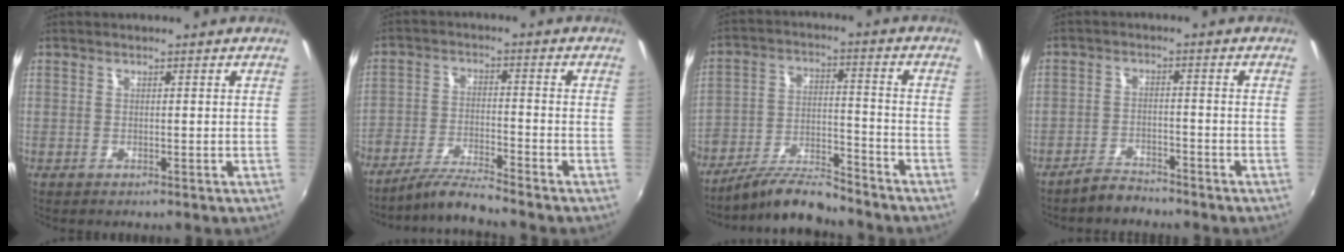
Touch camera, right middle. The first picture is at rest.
{"total": 7.0, "force": [-6.5, -0.5, 2.7], "torque": [-0.068, -0.001, -0.127]}
{"total": 11.2, "force": [-9.8, 2.4, 4.9], "torque": [-0.103, -0.003, -0.175]}
{"total": 4.1, "force": [-3.8, 1.0, 0.9], "torque": [-0.031, 0.007, -0.064]}